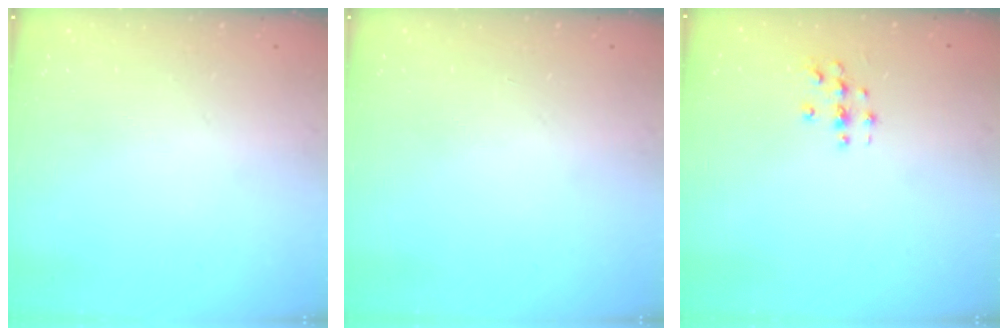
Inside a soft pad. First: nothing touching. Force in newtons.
{"total": 0.0}
{"total": 2.8, "press": 2.8, "slide": 0.3}